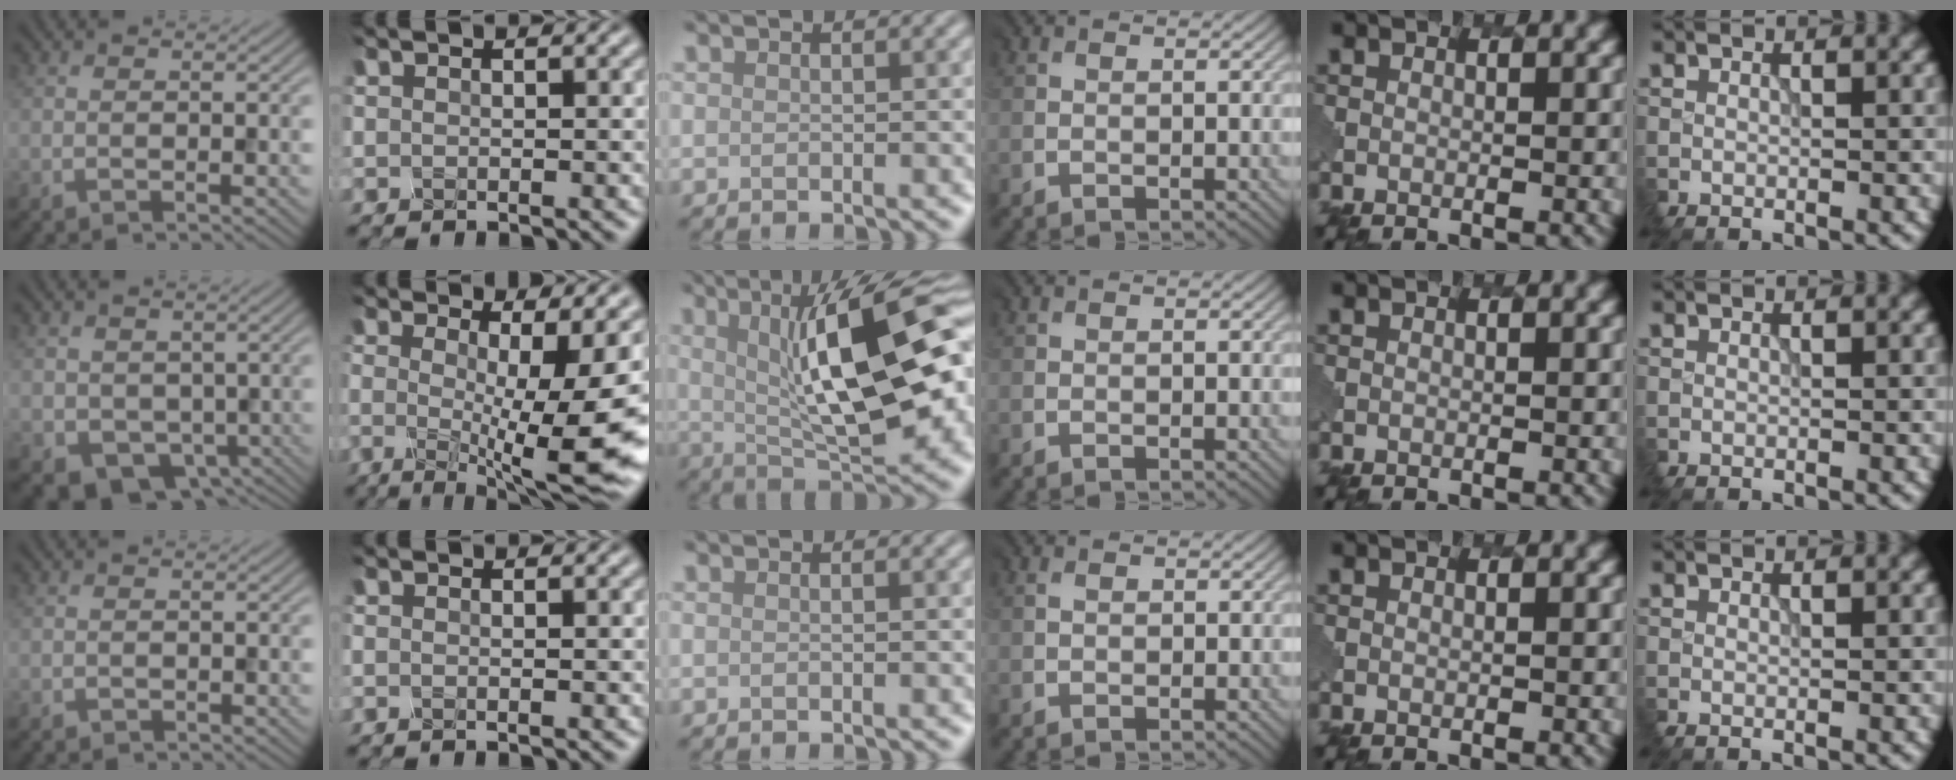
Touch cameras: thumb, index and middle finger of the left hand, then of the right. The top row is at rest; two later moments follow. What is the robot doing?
{"motion": "disassemble", "object": "battery cover"}